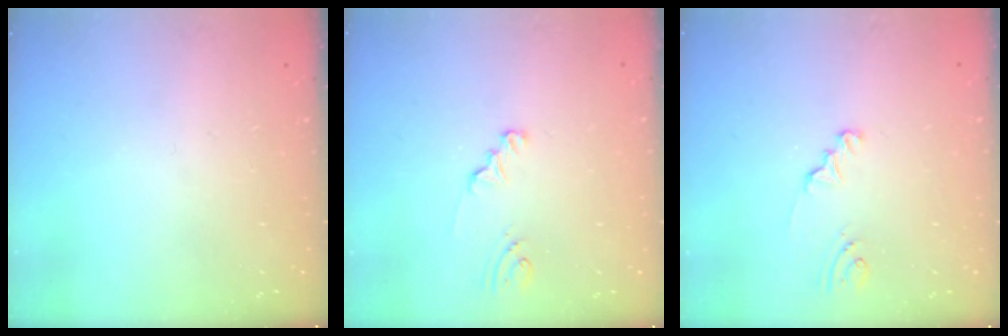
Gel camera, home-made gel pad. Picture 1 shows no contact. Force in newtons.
{"total": 1.8, "press": 1.8, "slide": 0.2}
{"total": 1.7, "press": 1.7, "slide": 0.2}